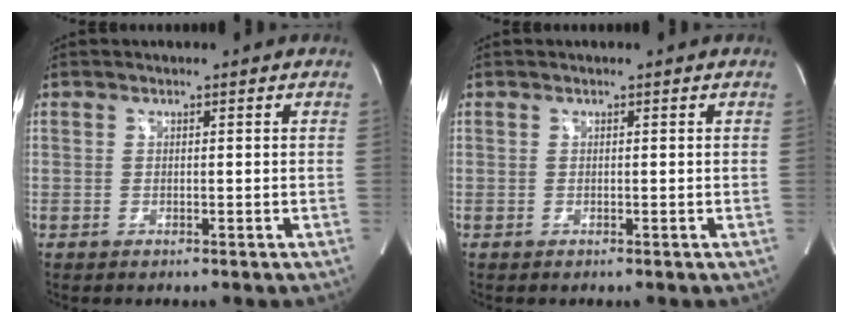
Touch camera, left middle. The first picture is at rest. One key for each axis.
{"total": 0.0}